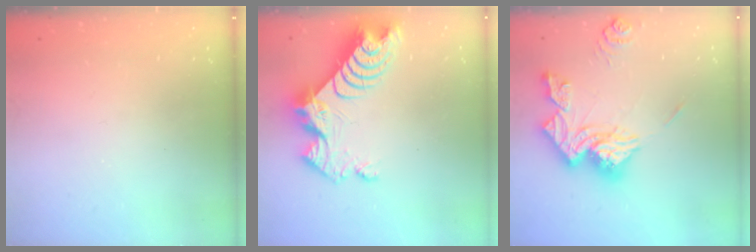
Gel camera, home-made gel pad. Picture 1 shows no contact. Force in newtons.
{"total": 12.1, "press": 12.0, "slide": 1.1}
{"total": 16.7, "press": 16.7, "slide": 1.6}